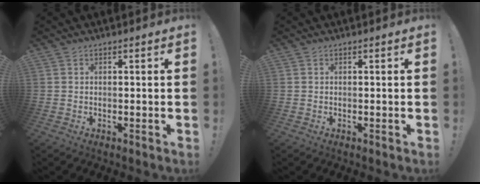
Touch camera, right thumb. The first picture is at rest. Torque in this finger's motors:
{"motor_torque": [-0.03, -0.16, 0.35, -0.24, -0.08]}